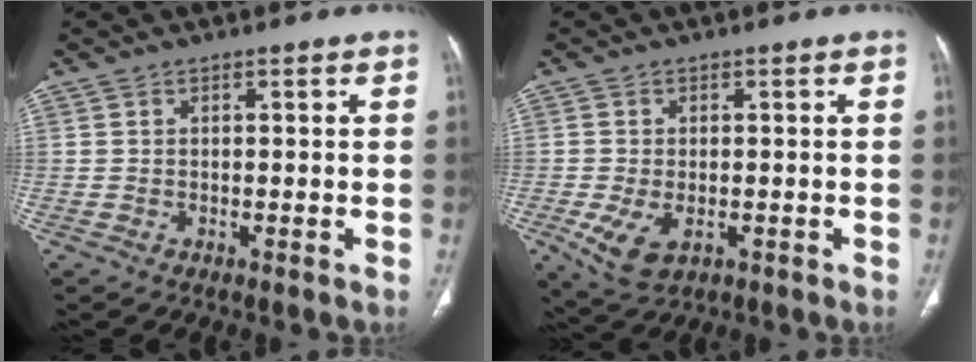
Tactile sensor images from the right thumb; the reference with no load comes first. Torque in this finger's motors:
{"motor_torque": [0.59, 1.15, -0.09, -0.08, 0.17]}